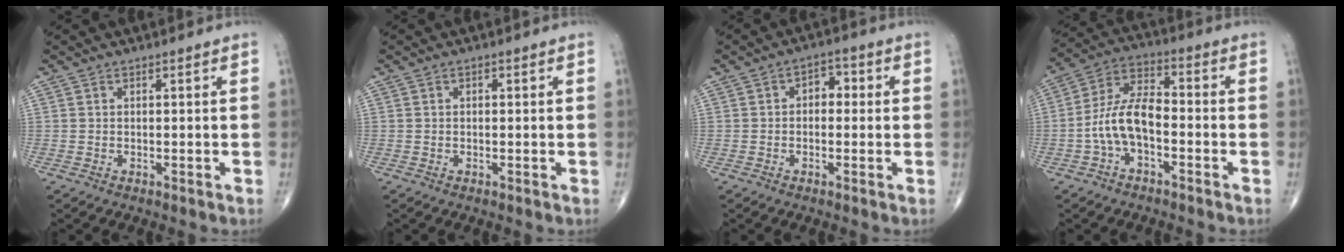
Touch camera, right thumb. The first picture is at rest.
{"total": 0.5, "force": [0.1, 0.3, 0.4], "torque": [-0.007, 0.002, 0.000]}
{"total": 3.8, "force": [0.3, 2.6, 2.8], "torque": [-0.015, 0.013, -0.006]}
{"total": 9.8, "force": [-2.6, 4.9, 8.1], "torque": [-0.156, 0.042, -0.057]}